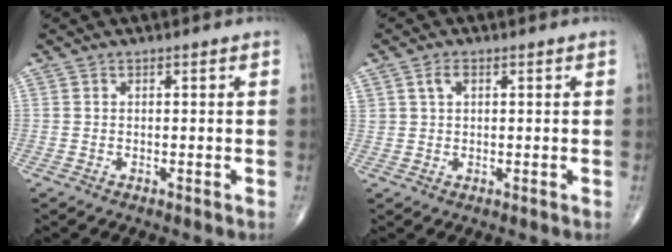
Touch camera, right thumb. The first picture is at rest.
{"total": 2.1, "force": [0.9, 1.3, 1.4], "torque": [-0.025, 0.003, 0.019]}